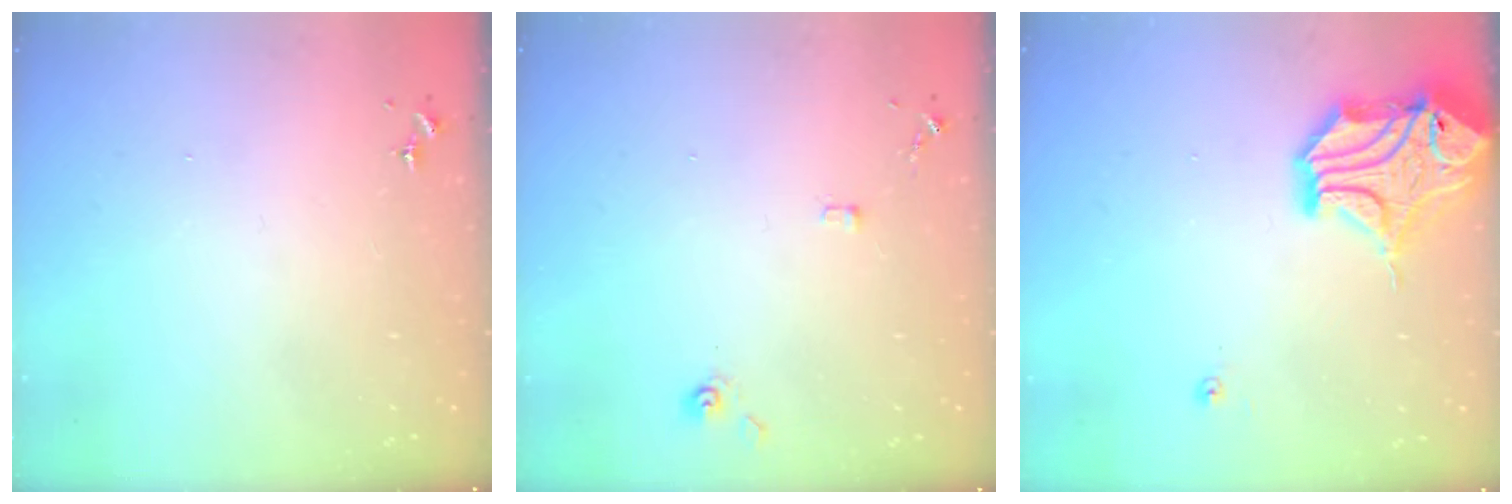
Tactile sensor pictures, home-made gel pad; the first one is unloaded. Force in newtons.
{"total": 6.5, "press": 6.4, "slide": 0.6}
{"total": 18.1, "press": 17.9, "slide": 2.5}